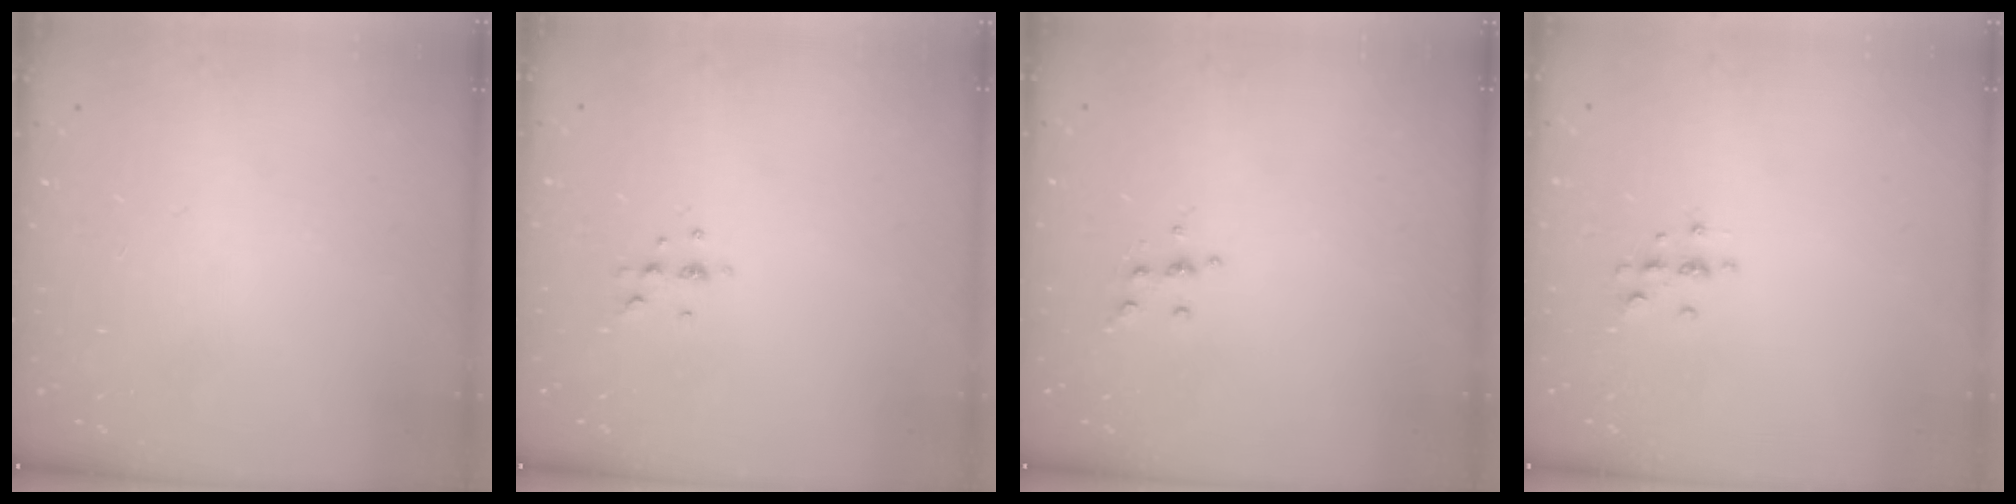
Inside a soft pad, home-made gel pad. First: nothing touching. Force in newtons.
{"total": 3.8, "press": 3.8, "slide": 0.7}
{"total": 4.0, "press": 3.8, "slide": 1.0}
{"total": 4.1, "press": 4.1, "slide": 0.4}